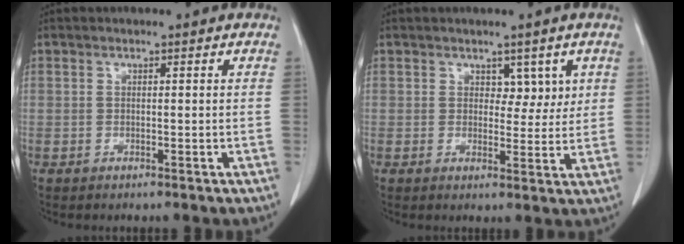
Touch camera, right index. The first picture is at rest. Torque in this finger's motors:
{"motor_torque": [0.02, -0.06, -0.04, -0.01]}